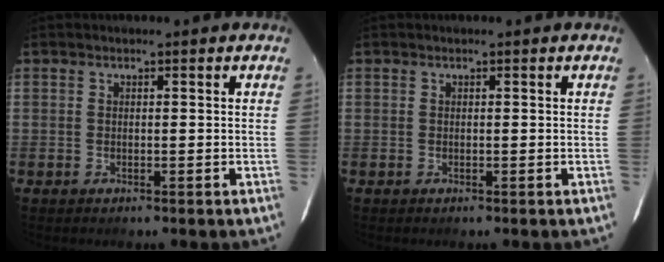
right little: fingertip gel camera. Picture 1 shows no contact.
{"total": 0.0}